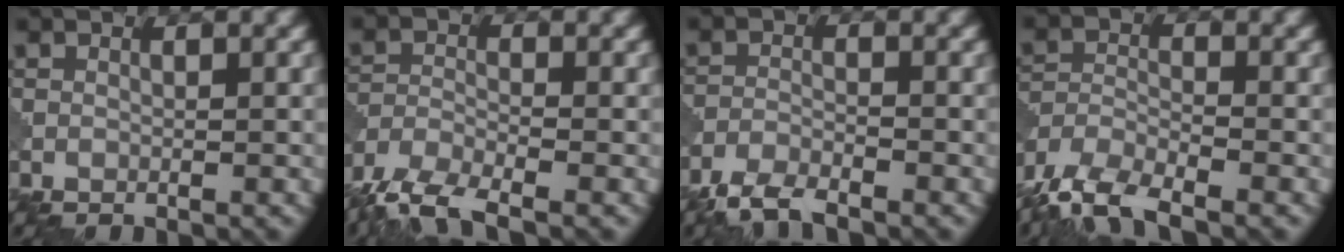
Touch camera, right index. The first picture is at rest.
{"total": 5.9, "force": [-4.7, 1.4, 3.2], "torque": [-0.065, -0.013, -0.100]}
{"total": 3.9, "force": [-3.5, 0.8, 1.7], "torque": [-0.035, -0.007, -0.077]}
{"total": 6.7, "force": [-5.3, 2.0, 3.6], "torque": [-0.071, -0.010, -0.110]}